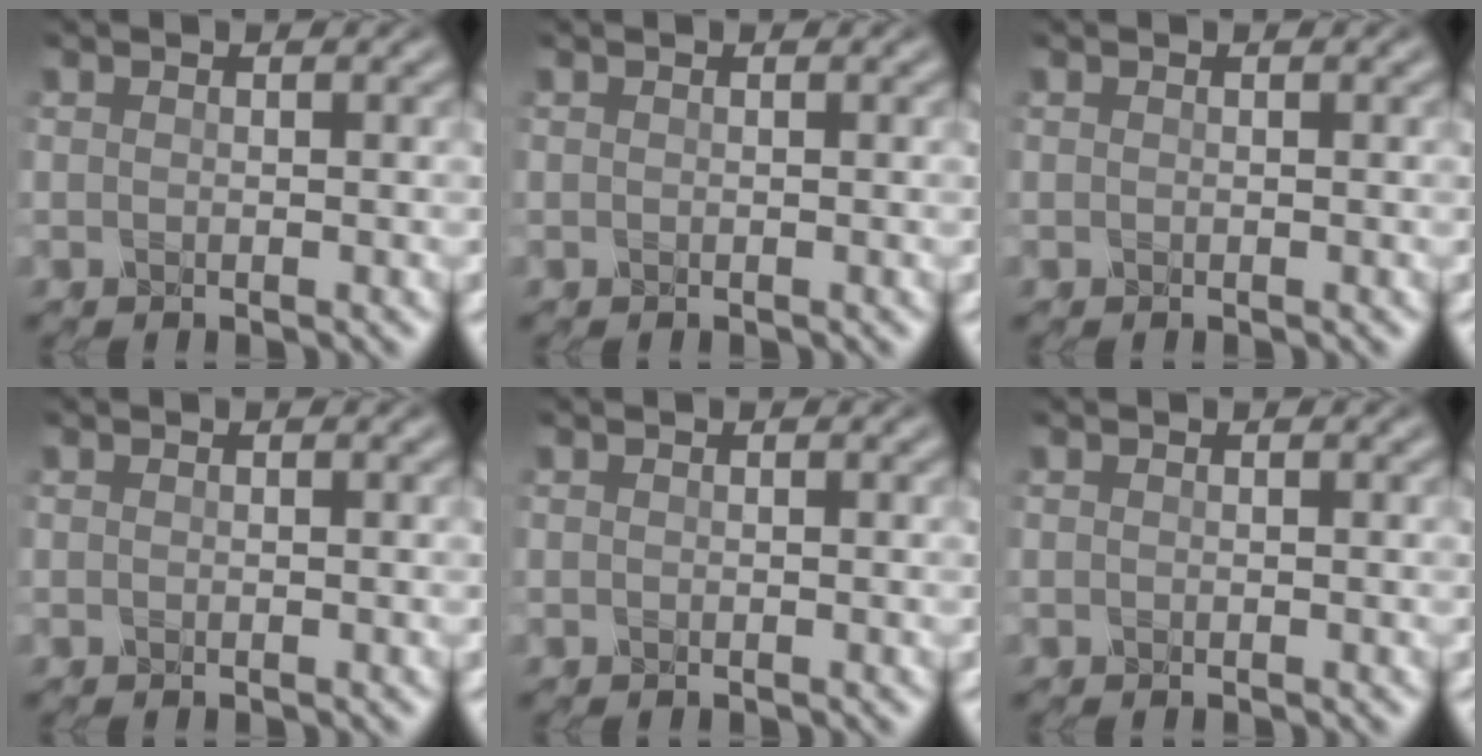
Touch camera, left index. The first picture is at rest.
{"total": 0.0}
{"total": 0.0}
{"total": 0.0}
{"total": 0.0}
{"total": 0.0}